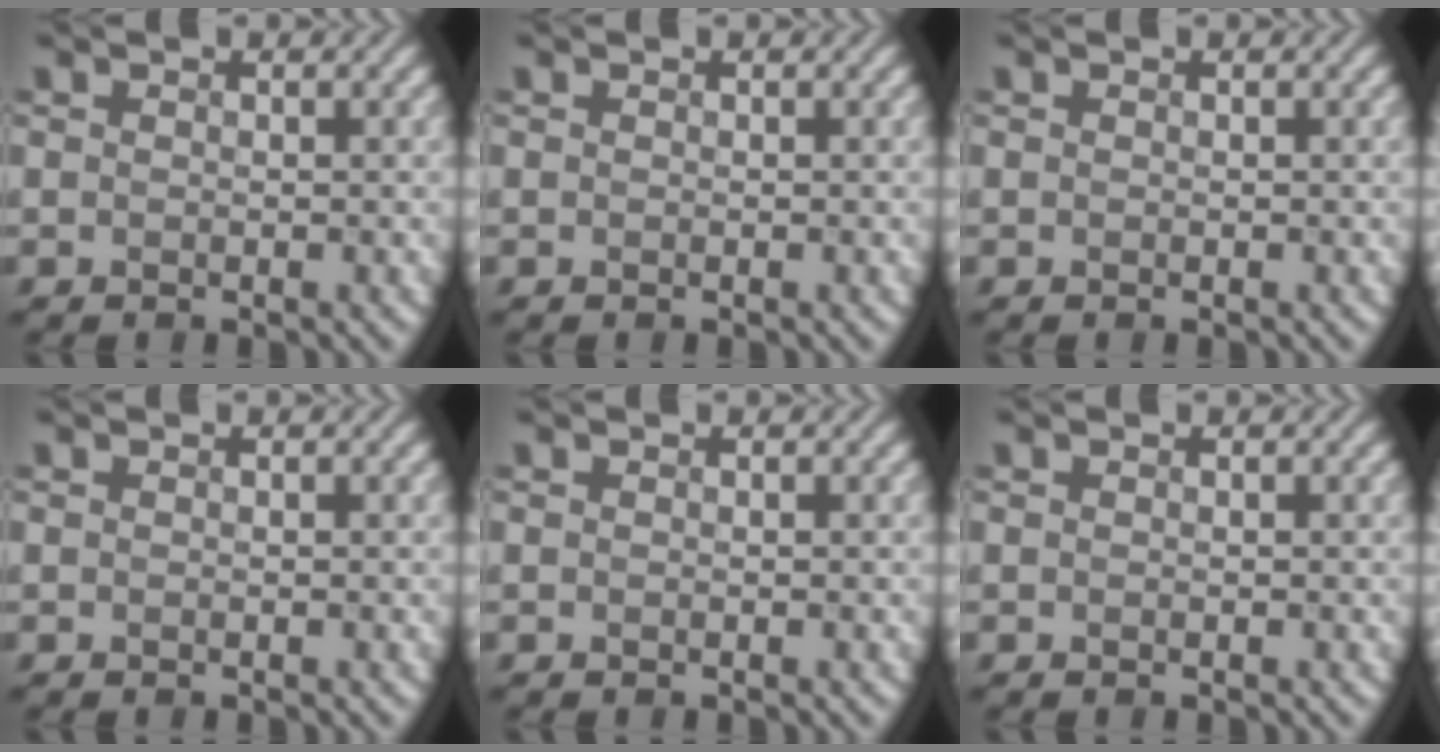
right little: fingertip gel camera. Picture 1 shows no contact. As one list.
[{"total": 0.0}, {"total": 0.0}, {"total": 0.0}, {"total": 0.0}, {"total": 0.0}]